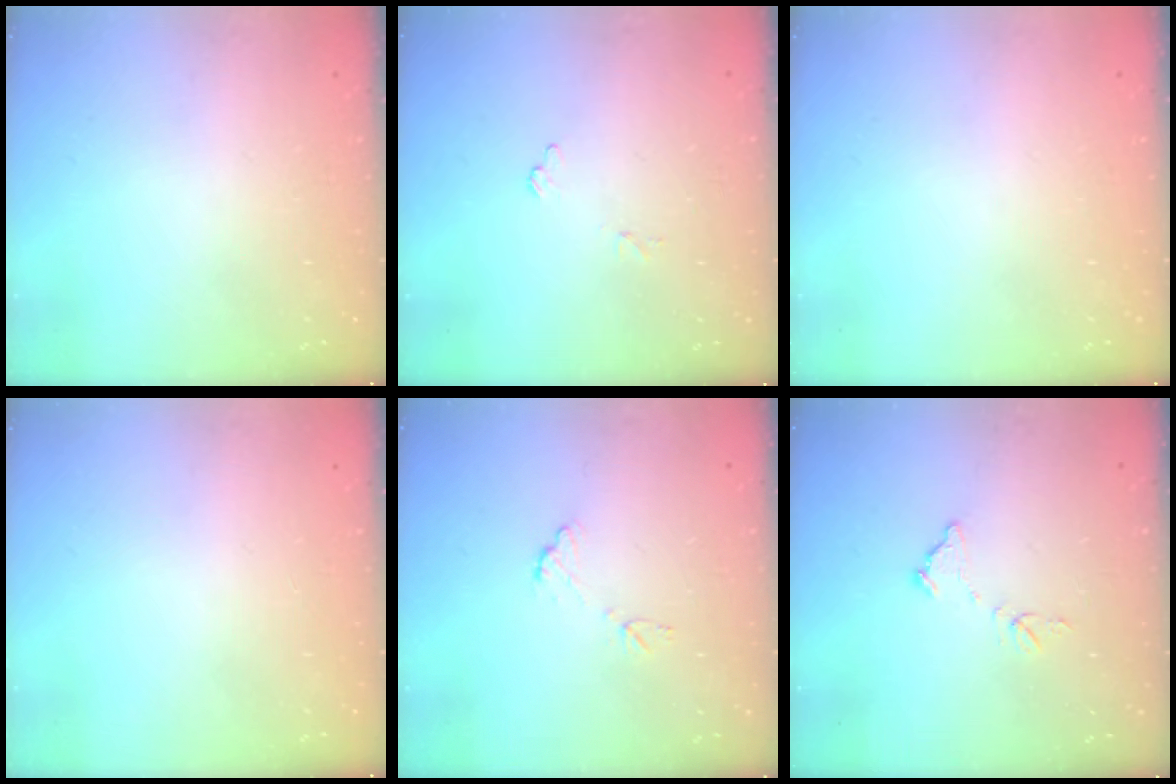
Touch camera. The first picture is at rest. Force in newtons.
{"total": 5.8, "press": 5.8, "slide": 0.4}
{"total": 0.0}
{"total": 0.0}
{"total": 6.8, "press": 6.8, "slide": 0.4}
{"total": 9.2, "press": 9.2, "slide": 0.6}